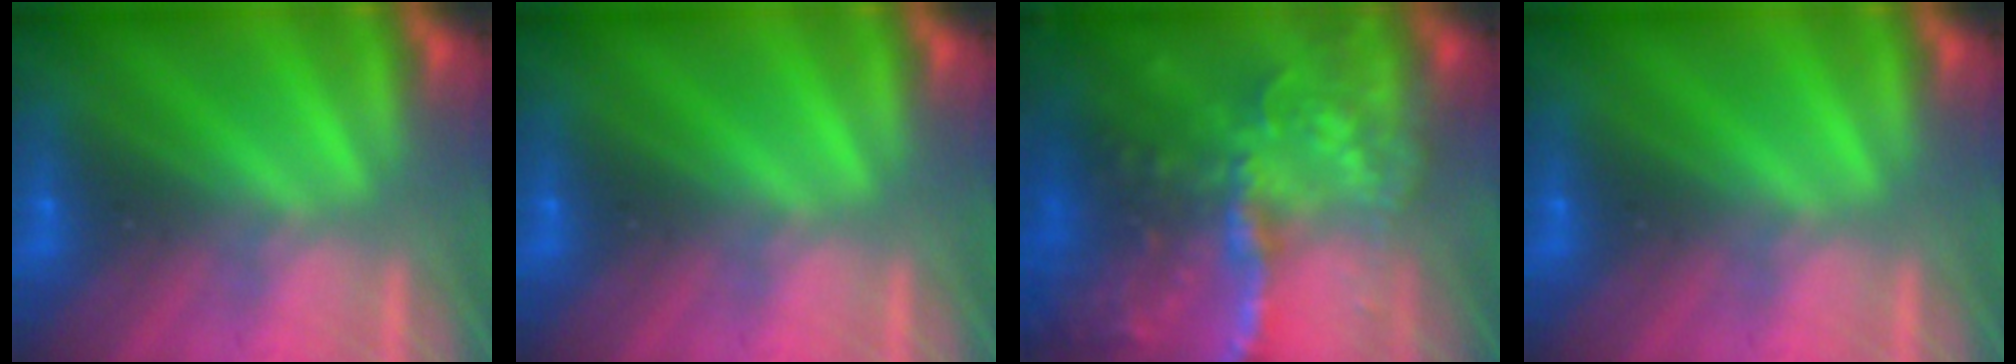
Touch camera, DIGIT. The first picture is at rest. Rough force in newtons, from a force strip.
{"total": 0.0}
{"total": 8.7}
{"total": 0.0}